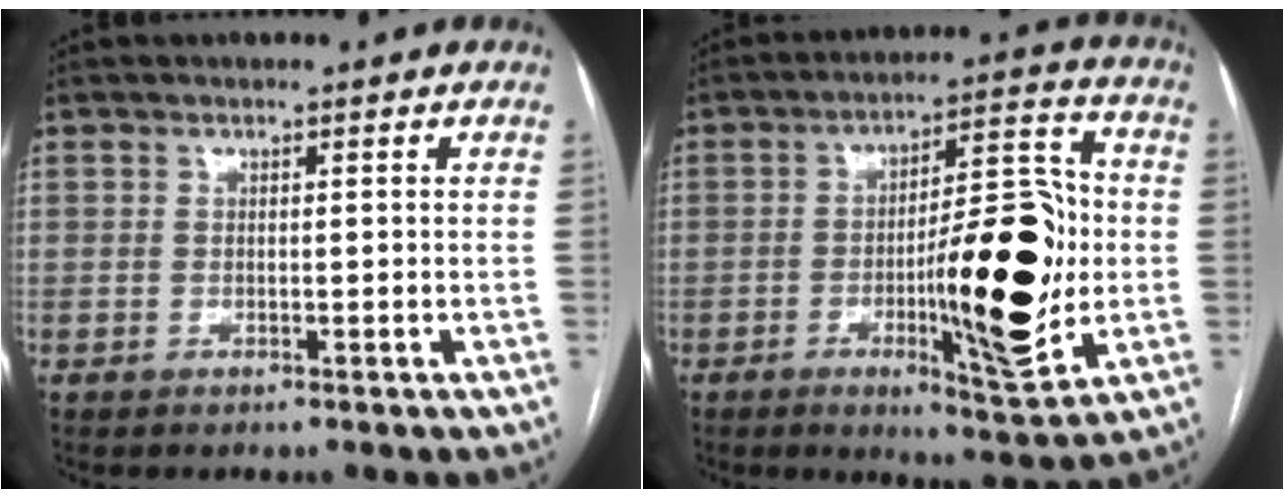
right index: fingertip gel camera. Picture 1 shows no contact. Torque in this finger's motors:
{"motor_torque": [1.19, 0.46, 0.47, 0.20]}